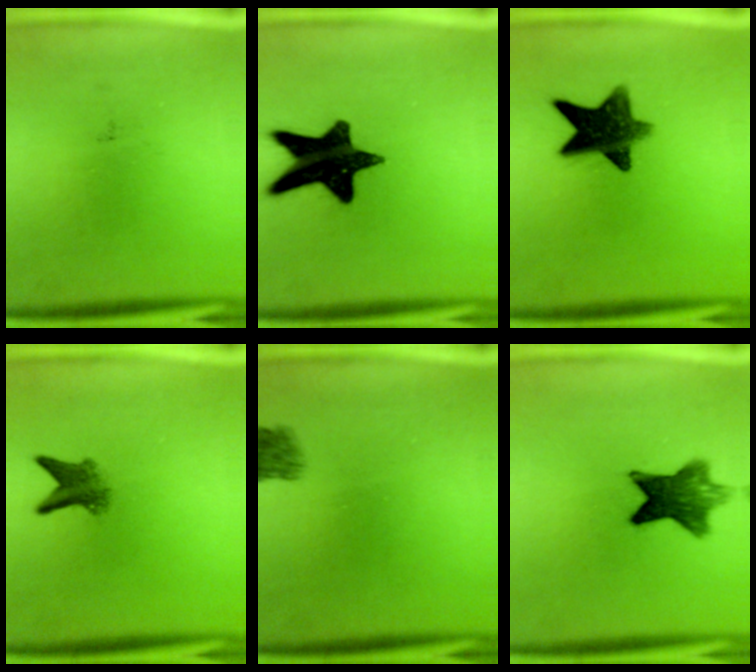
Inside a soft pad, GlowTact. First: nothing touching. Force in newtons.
{"total": 15.9}
{"total": 11.5}
{"total": 4.3}
{"total": 2.9}
{"total": 9.1}